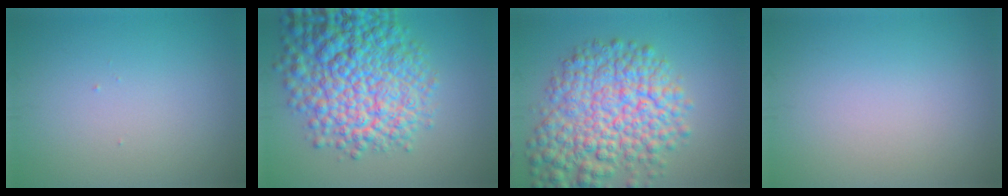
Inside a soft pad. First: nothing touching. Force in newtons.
{"total": 11.8, "press": 11.8, "slide": 0.4}
{"total": 9.7, "press": 9.7, "slide": 0.3}
{"total": 0.0}